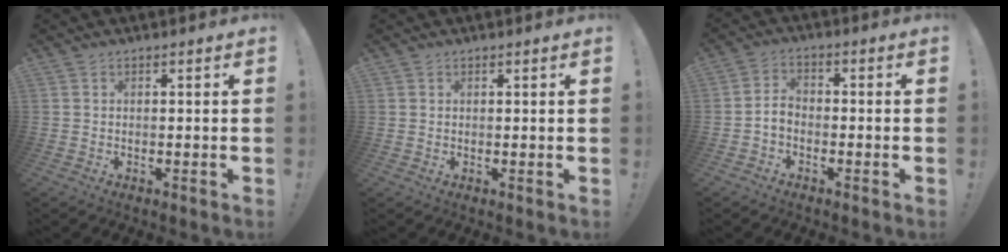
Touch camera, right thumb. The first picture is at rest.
{"total": 1.1, "force": [0.8, 0.8, 0.1], "torque": [0.002, -0.004, 0.014]}
{"total": 4.0, "force": [-1.7, 2.6, 2.6], "torque": [-0.056, 0.009, -0.030]}